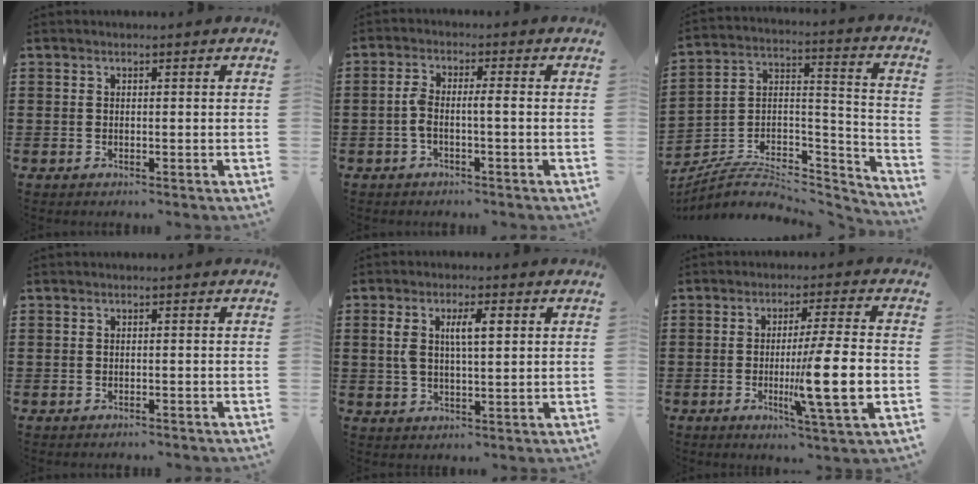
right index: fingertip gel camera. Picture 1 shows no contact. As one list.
[{"total": 3.2, "force": [-0.9, 0.5, 3.0], "torque": [-0.064, 0.000, -0.021]}, {"total": 6.2, "force": [-4.8, 3.0, 2.5], "torque": [-0.049, 0.000, -0.094]}, {"total": 0.8, "force": [-0.8, 0.1, -0.1], "torque": [-0.002, 0.002, -0.017]}, {"total": 5.2, "force": [1.3, 1.8, 4.7], "torque": [-0.097, 0.011, 0.020]}, {"total": 11.3, "force": [-2.3, 0.3, 11.0], "torque": [-0.189, -0.017, -0.046]}]